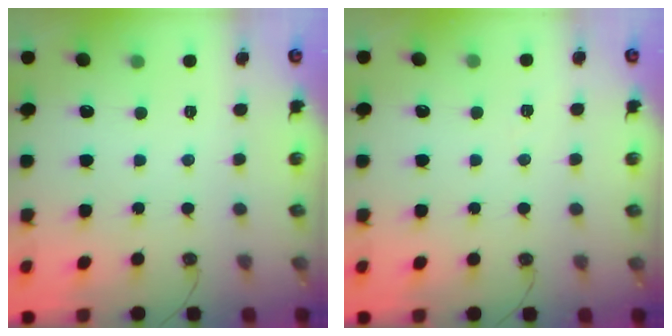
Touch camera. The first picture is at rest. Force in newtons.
{"total": 2.4, "press": 1.7, "slide": 1.7}